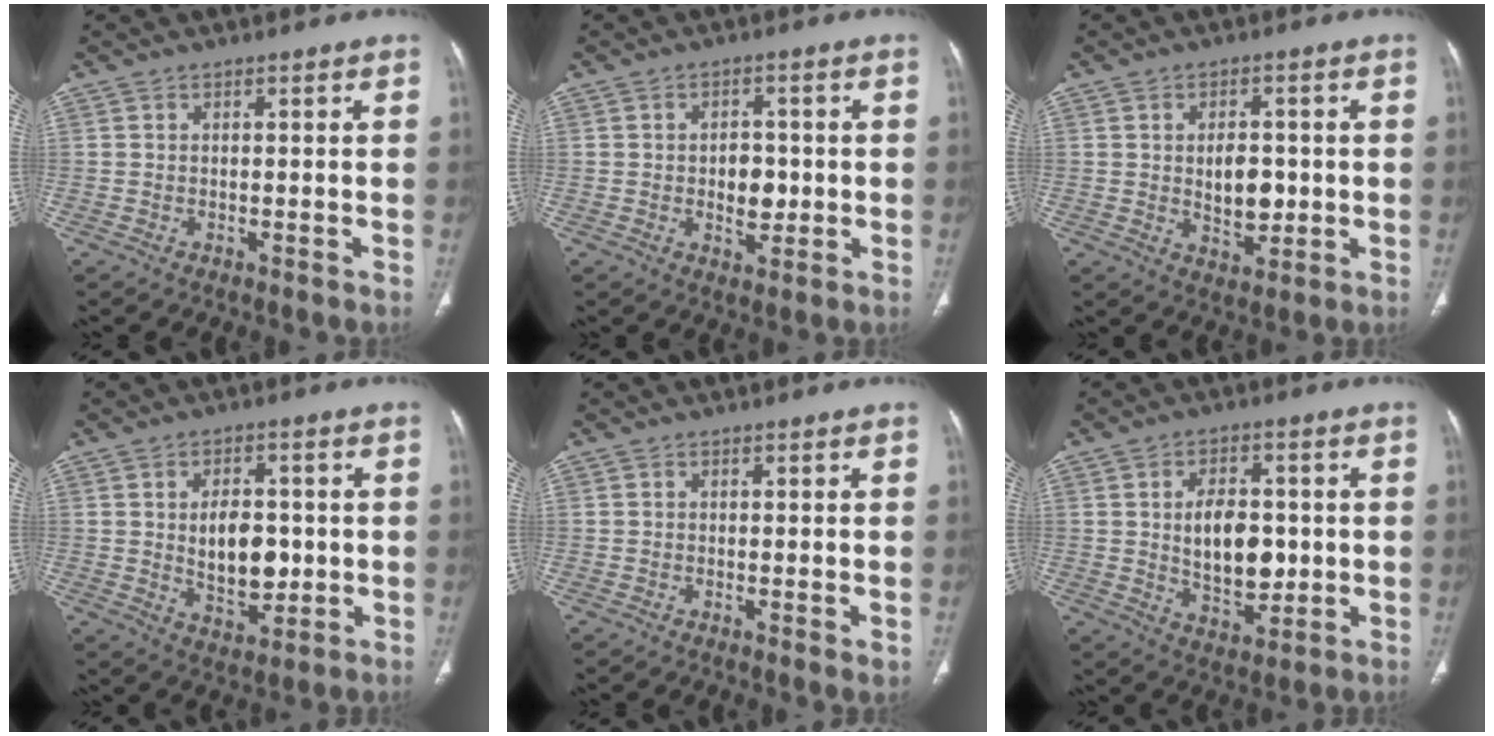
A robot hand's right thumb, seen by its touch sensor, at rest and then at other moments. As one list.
[{"total": 5.3, "force": [-0.4, 3.6, 3.9], "torque": [-0.035, 0.002, -0.002]}, {"total": 6.8, "force": [-0.1, 4.1, 5.4], "torque": [-0.062, -0.004, 0.008]}, {"total": 9.6, "force": [0.1, 5.9, 7.6], "torque": [-0.089, -0.004, 0.013]}, {"total": 1.4, "force": [-0.2, 0.3, 1.3], "torque": [-0.027, -0.007, -0.006]}, {"total": 11.0, "force": [0.4, 6.8, 8.6], "torque": [-0.107, -0.005, 0.017]}]